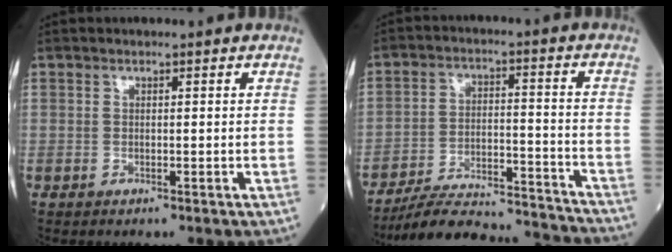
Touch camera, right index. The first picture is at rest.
{"total": 17.5, "force": [-16.8, 2.1, 4.0], "torque": [-0.073, 0.016, -0.248]}